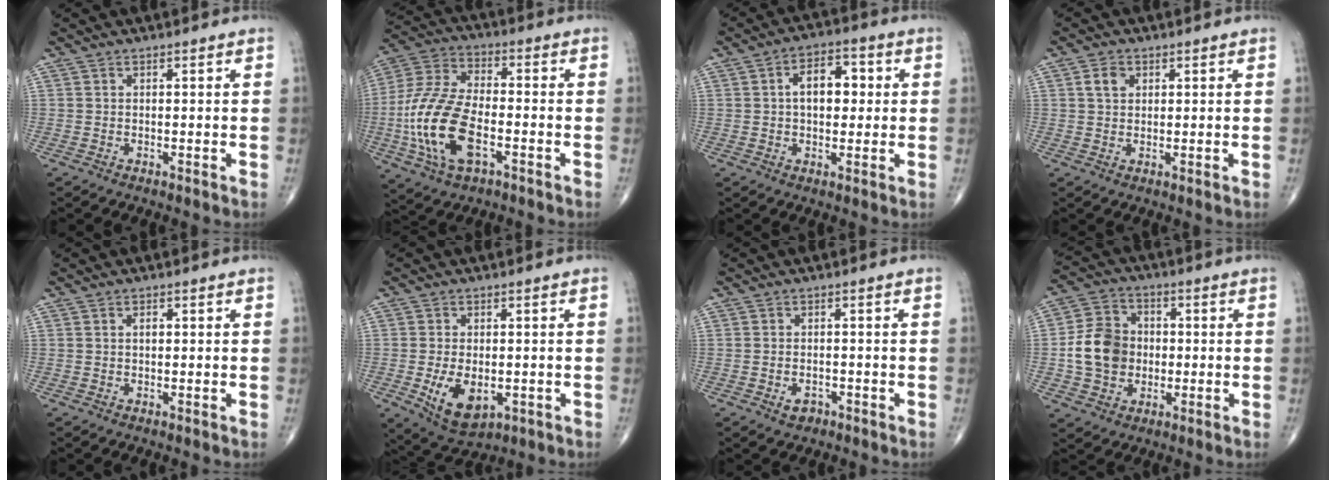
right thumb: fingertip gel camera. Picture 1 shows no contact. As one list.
[{"total": 17.7, "force": [-4.7, 9.0, 14.4], "torque": [-0.310, 0.020, -0.088]}, {"total": 8.2, "force": [1.1, 5.0, 6.4], "torque": [-0.078, 0.017, 0.011]}, {"total": 3.1, "force": [1.1, 2.3, 1.8], "torque": [-0.025, 0.001, 0.021]}, {"total": 1.1, "force": [0.2, 0.7, 0.9], "torque": [-0.012, 0.002, 0.002]}, {"total": 9.0, "force": [-2.1, 5.2, 7.0], "torque": [-0.111, -0.010, -0.021]}, {"total": 2.5, "force": [-1.3, 1.7, 1.3], "torque": [-0.018, 0.006, -0.016]}, {"total": 11.4, "force": [-0.8, 9.5, 6.3], "torque": [-0.096, 0.019, -0.018]}]